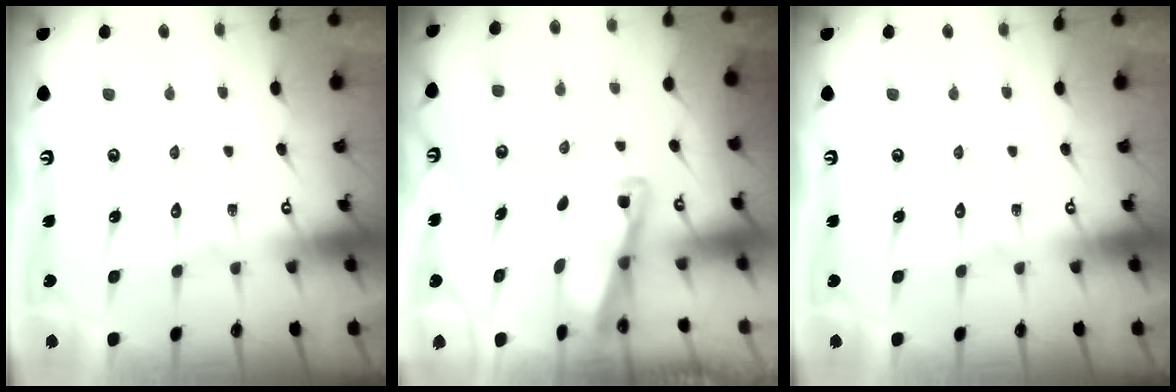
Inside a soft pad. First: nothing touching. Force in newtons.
{"total": 2.9, "press": 2.9, "slide": 0.4}
{"total": 0.0}